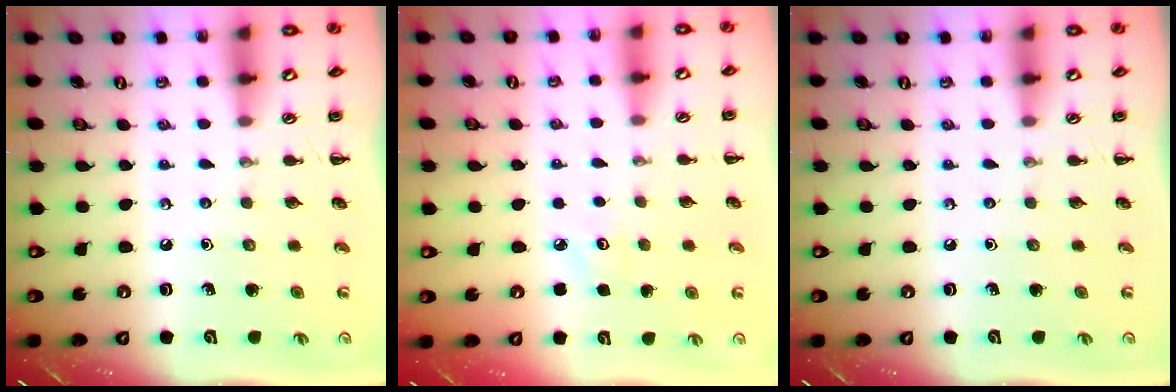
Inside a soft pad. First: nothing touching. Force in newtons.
{"total": 2.8, "press": 2.7, "slide": 0.8}
{"total": 0.0}